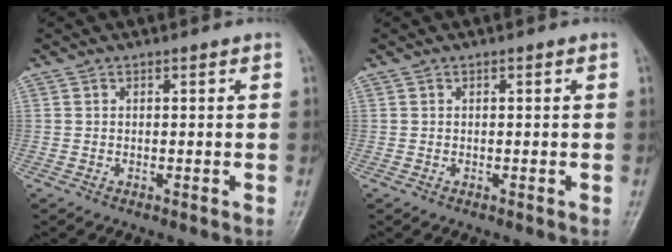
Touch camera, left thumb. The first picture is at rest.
{"total": 0.0}